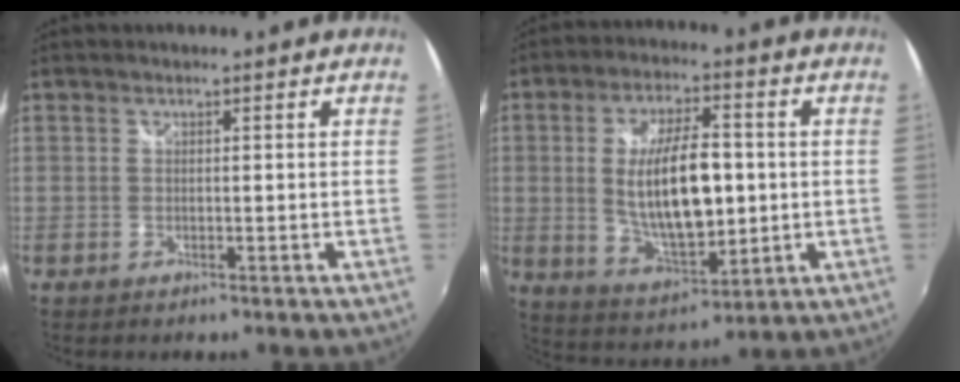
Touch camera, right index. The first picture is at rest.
{"total": 15.1, "force": [0.1, 6.3, 13.7], "torque": [-0.251, -0.008, 0.016]}